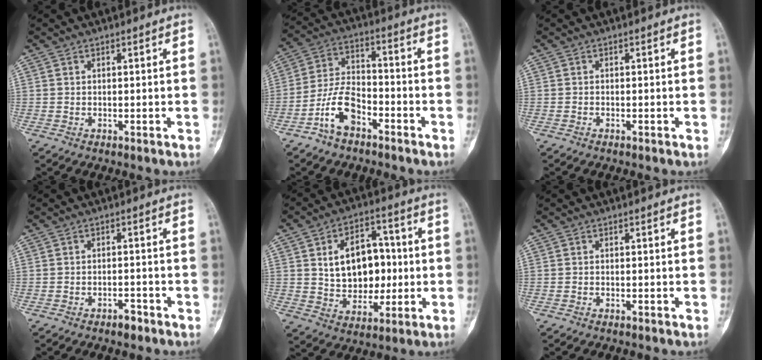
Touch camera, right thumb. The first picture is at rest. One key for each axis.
{"total": 9.2, "fx": -5.2, "fy": 5.0, "fz": 5.8, "tx": -0.111, "ty": 0.043, "tz": -0.105}
{"total": 0.0}
{"total": 2.2, "fx": -1.7, "fy": 1.0, "fz": 1.1, "tx": -0.019, "ty": 0.012, "tz": -0.026}
{"total": 14.1, "fx": 1.3, "fy": 9.9, "fz": 10.0, "tx": -0.115, "ty": 0.015, "tz": 0.029}
{"total": 0.0}